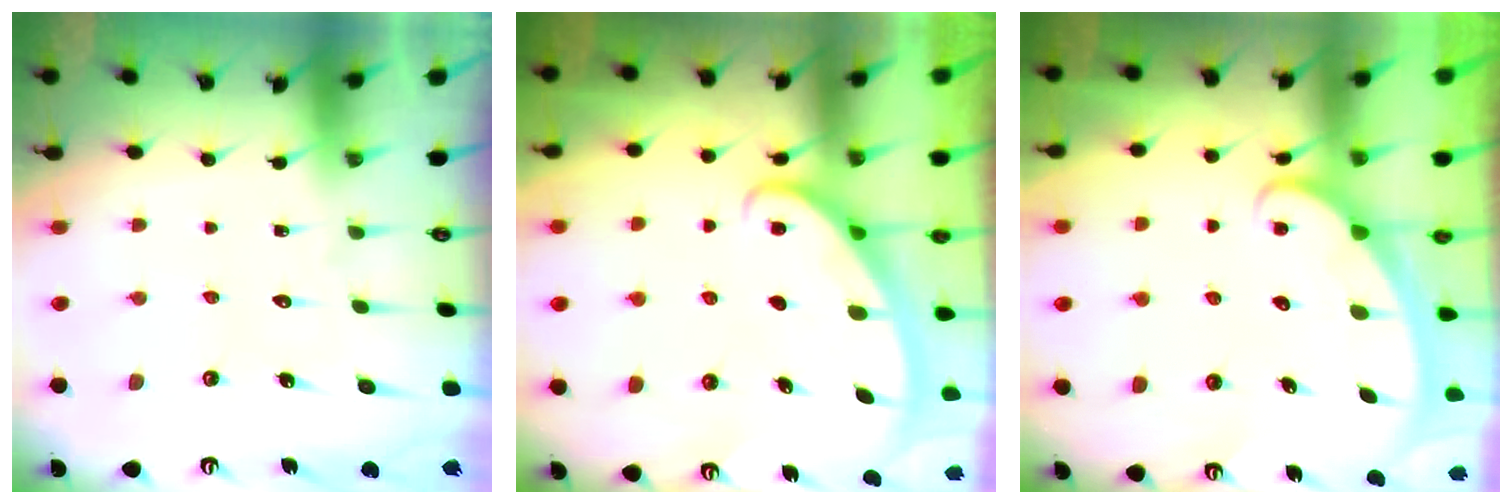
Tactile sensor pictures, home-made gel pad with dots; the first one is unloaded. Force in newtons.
{"total": 3.0, "press": 3.0, "slide": 0.4}
{"total": 2.3, "press": 2.3, "slide": 0.4}